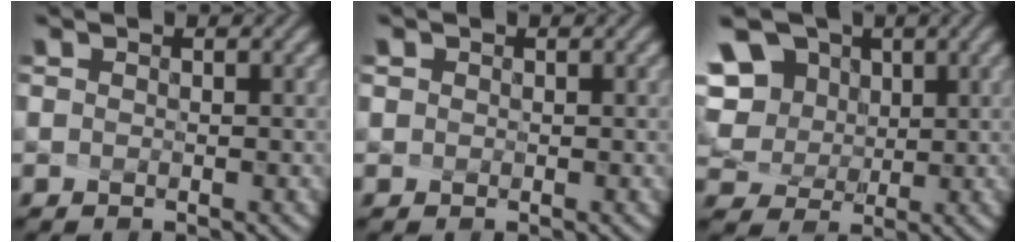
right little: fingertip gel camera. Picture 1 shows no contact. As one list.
[{"total": 1.2, "force": [0.6, 1.0, 0.3], "torque": [0.004, 0.008, 0.004]}, {"total": 8.5, "force": [3.9, 6.4, 4.2], "torque": [-0.097, 0.014, 0.075]}]